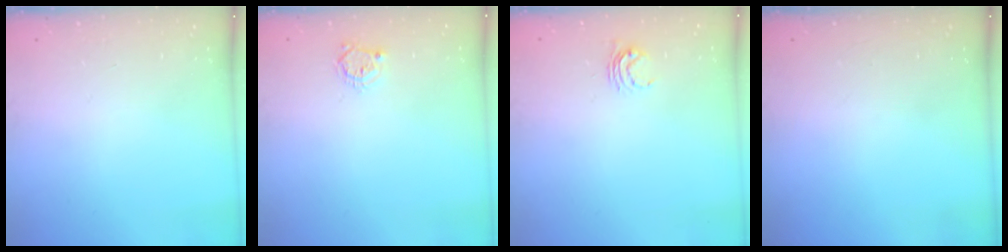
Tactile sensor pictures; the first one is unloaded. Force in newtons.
{"total": 3.5, "press": 3.5, "slide": 0.4}
{"total": 3.7, "press": 3.6, "slide": 0.3}
{"total": 0.0}